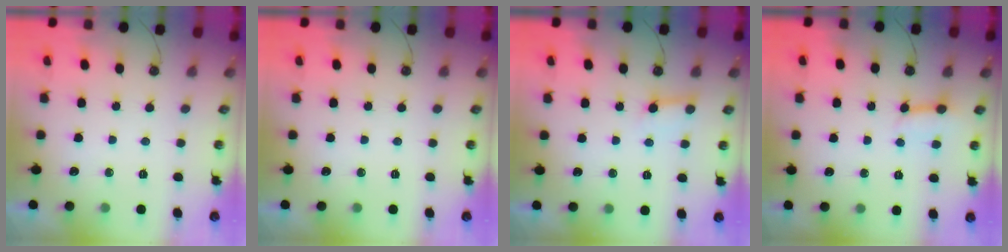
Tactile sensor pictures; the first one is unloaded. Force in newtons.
{"total": 0.0}
{"total": 7.0, "press": 7.0, "slide": 0.6}
{"total": 3.0, "press": 2.9, "slide": 0.6}